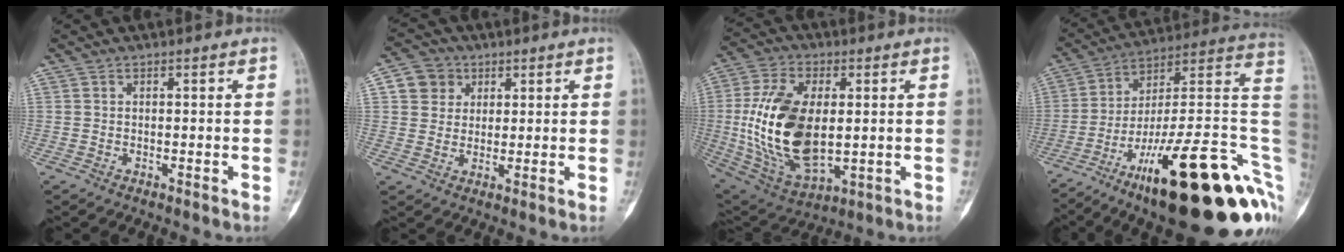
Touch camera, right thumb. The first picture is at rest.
{"total": 6.1, "force": [2.2, 5.5, 1.7], "torque": [0.001, -0.002, 0.035]}
{"total": 20.7, "force": [0.5, 11.4, 17.3], "torque": [-0.338, -0.010, 0.024]}
{"total": 32.6, "force": [-12.5, 9.3, 28.6], "torque": [-0.317, 0.079, -0.189]}